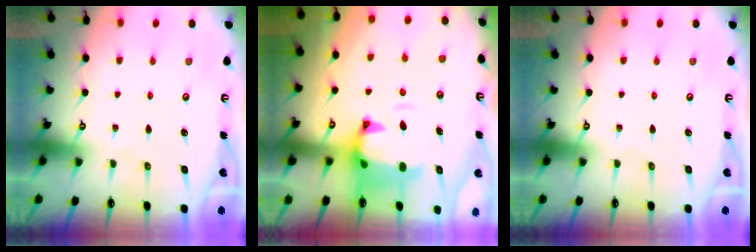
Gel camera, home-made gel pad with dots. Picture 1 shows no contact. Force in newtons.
{"total": 1.5, "press": 1.1, "slide": 1.1}
{"total": 0.0}